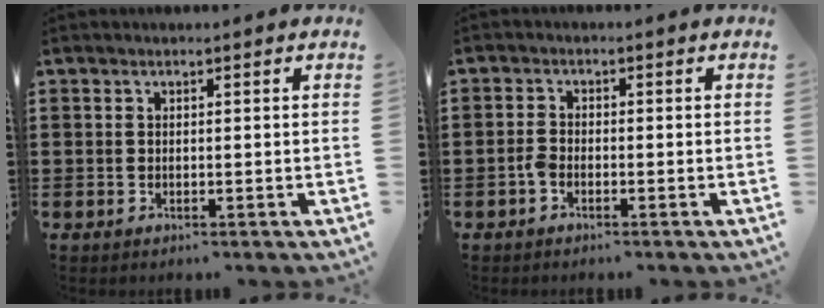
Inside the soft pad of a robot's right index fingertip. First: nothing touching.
{"total": 1.7, "force": [-1.0, 0.8, 1.1], "torque": [-0.037, -0.003, -0.025]}